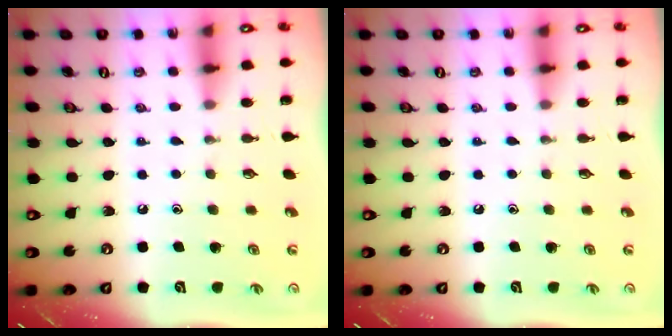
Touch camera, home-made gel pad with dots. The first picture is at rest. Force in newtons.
{"total": 0.0}